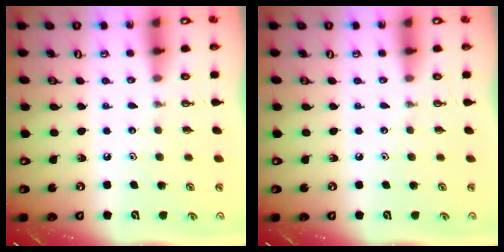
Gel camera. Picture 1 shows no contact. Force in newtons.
{"total": 0.0}